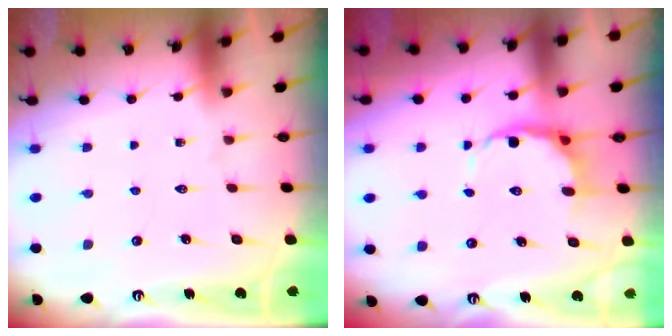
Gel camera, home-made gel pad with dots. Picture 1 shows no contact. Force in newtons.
{"total": 6.7, "press": 6.3, "slide": 2.4}